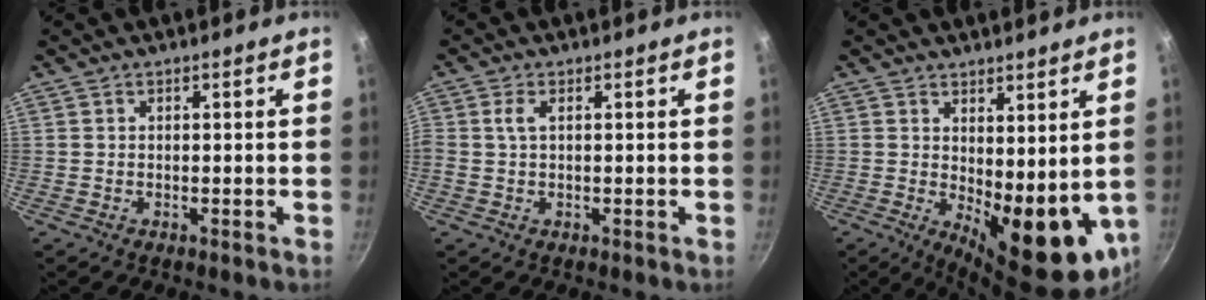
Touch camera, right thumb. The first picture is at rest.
{"total": 2.0, "force": [0.4, 1.0, 1.7], "torque": [-0.038, 0.003, 0.008]}
{"total": 13.2, "force": [1.6, 5.7, 11.8], "torque": [-0.134, -0.036, 0.040]}